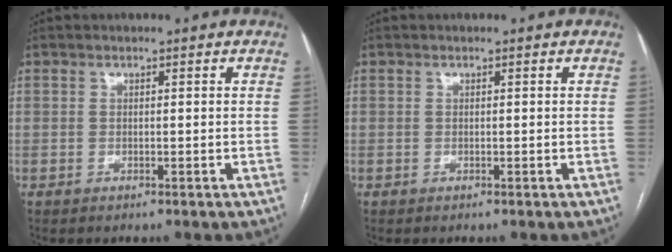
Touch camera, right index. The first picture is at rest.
{"total": 0.0}